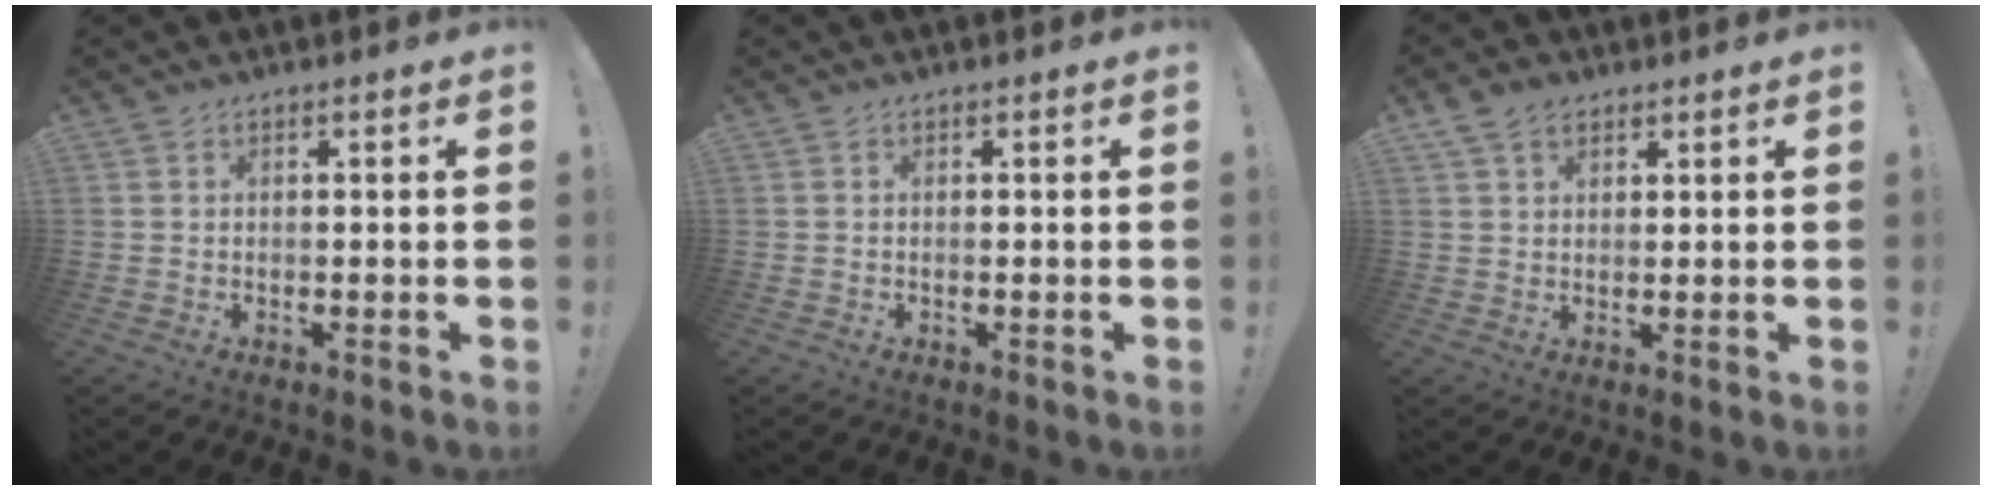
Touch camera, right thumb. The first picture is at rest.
{"total": 0.0}
{"total": 5.1, "force": [3.0, 3.6, 2.0], "torque": [-0.034, -0.006, 0.058]}